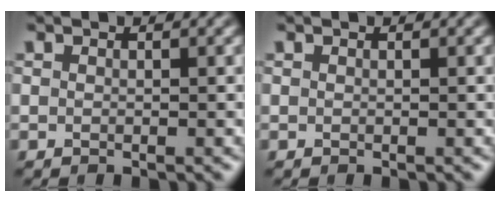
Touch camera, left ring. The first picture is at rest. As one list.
[{"total": 0.0}]